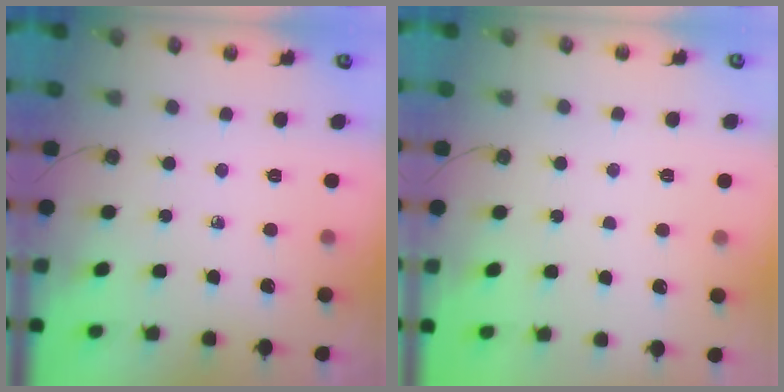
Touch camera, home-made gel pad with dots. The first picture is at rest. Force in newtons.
{"total": 1.1, "press": 1.1, "slide": 0.1}